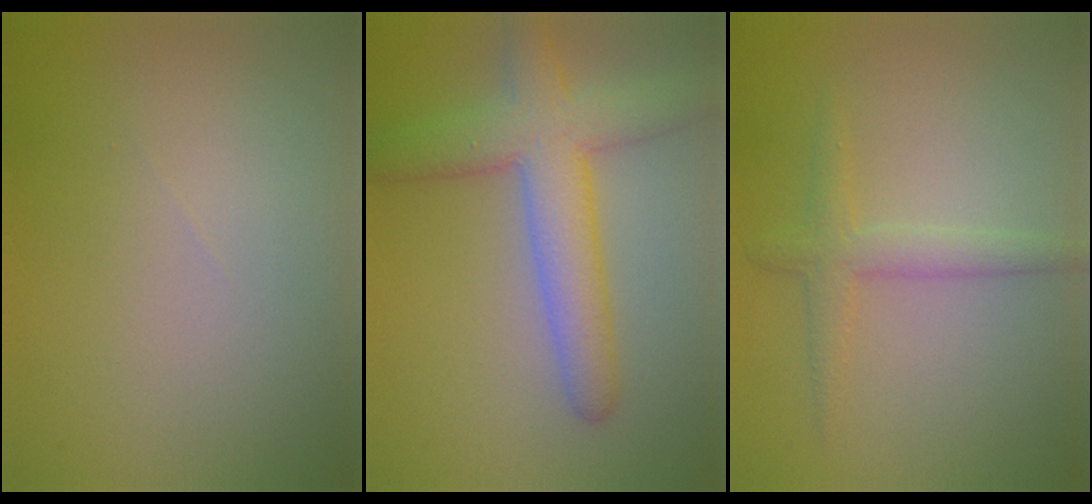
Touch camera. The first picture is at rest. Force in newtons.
{"total": 6.2, "press": 6.2, "slide": 0.3}
{"total": 2.3, "press": 2.3, "slide": 0.1}